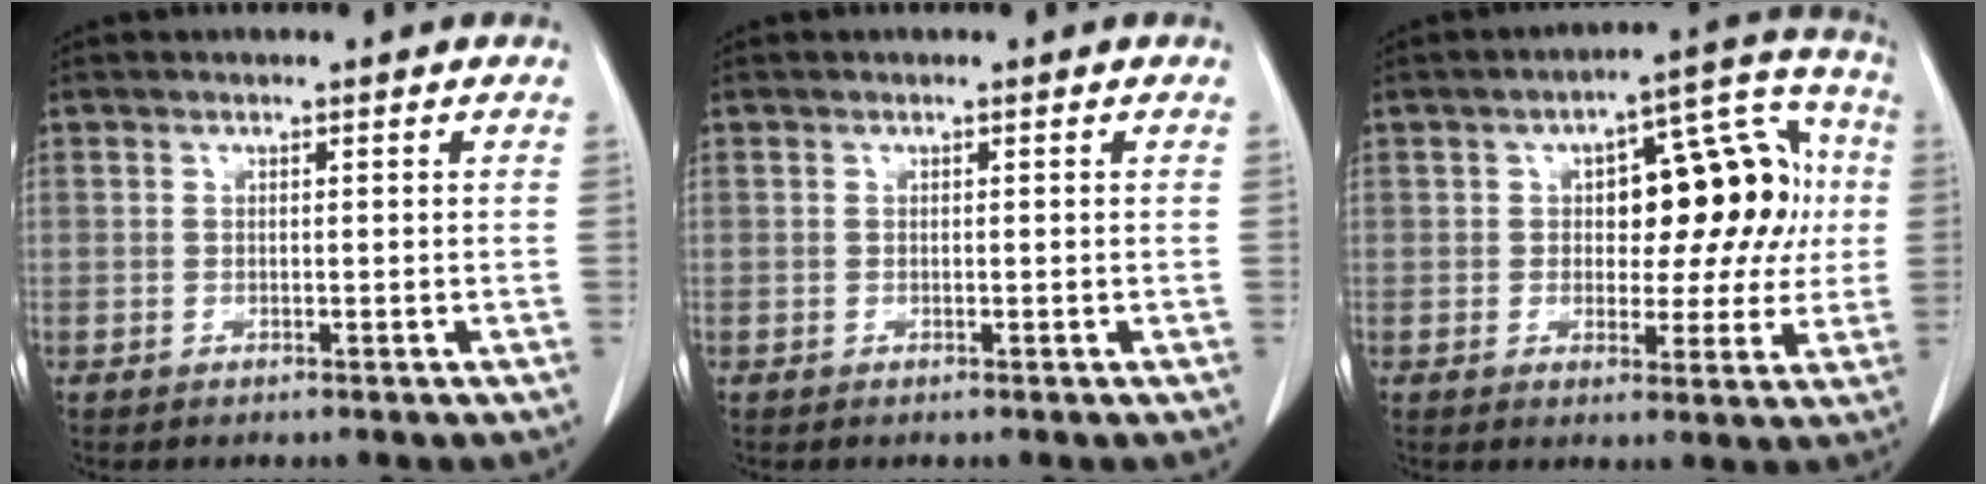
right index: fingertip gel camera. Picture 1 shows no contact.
{"total": 0.0}
{"total": 13.7, "force": [1.6, 6.7, 11.8], "torque": [-0.137, 0.050, 0.026]}